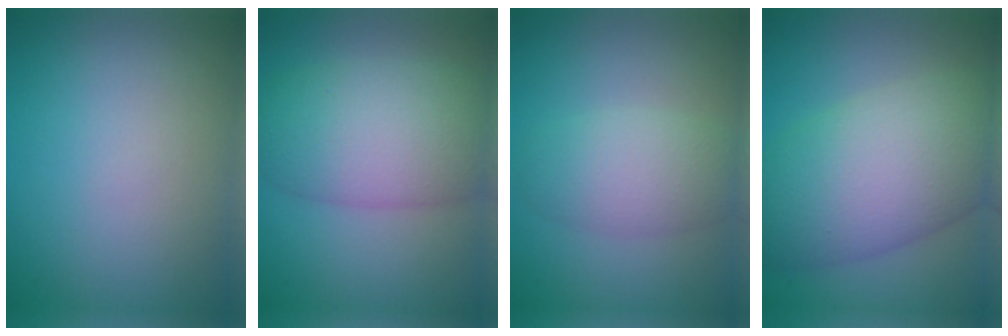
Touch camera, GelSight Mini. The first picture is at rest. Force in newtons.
{"total": 8.7, "press": 8.6, "slide": 0.2}
{"total": 4.0, "press": 4.0, "slide": 0.3}
{"total": 11.0, "press": 11.0, "slide": 0.3}